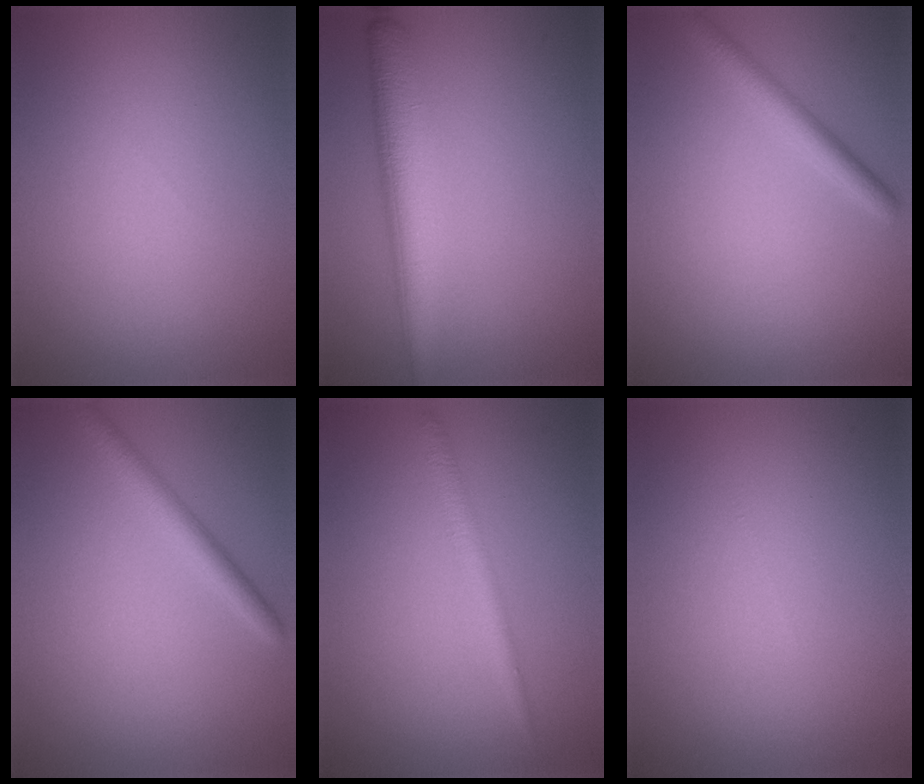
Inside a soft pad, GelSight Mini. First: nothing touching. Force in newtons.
{"total": 5.0, "press": 5.0, "slide": 0.3}
{"total": 2.3, "press": 2.3, "slide": 0.1}
{"total": 2.4, "press": 2.4, "slide": 0.1}
{"total": 1.8, "press": 1.8, "slide": 0.1}
{"total": 0.0}